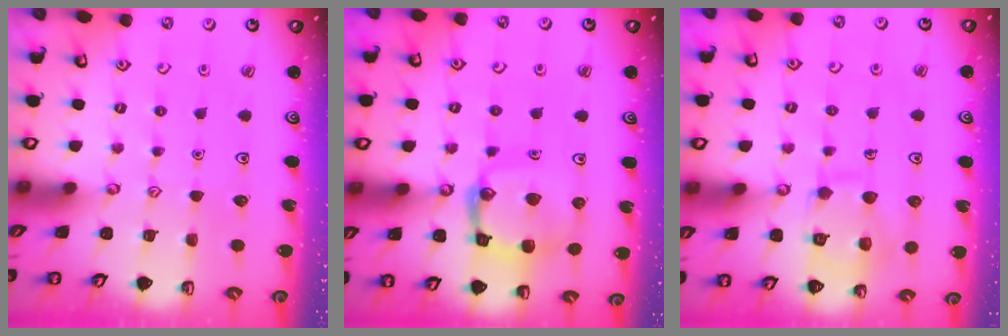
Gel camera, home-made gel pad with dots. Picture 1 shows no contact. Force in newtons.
{"total": 14.3, "press": 14.2, "slide": 1.4}
{"total": 11.9, "press": 11.9, "slide": 1.1}